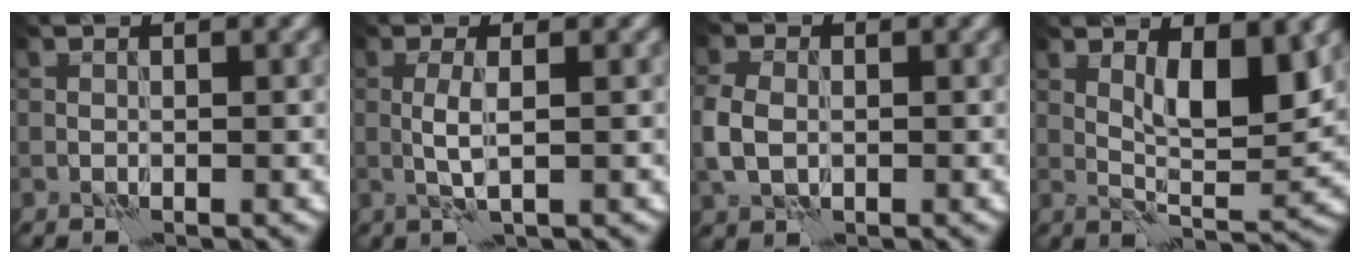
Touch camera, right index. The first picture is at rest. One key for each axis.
{"total": 2.1, "fx": 0.1, "fy": 0.2, "fz": 2.1, "tx": -0.048, "ty": 0.006, "tz": 0.001}
{"total": 4.2, "fx": -0.6, "fy": 3.1, "fz": 2.8, "tx": -0.076, "ty": 0.002, "tz": -0.016}
{"total": 5.8, "fx": 2.2, "fy": 1.9, "fz": 5.0, "tx": -0.083, "ty": -0.001, "tz": 0.040}